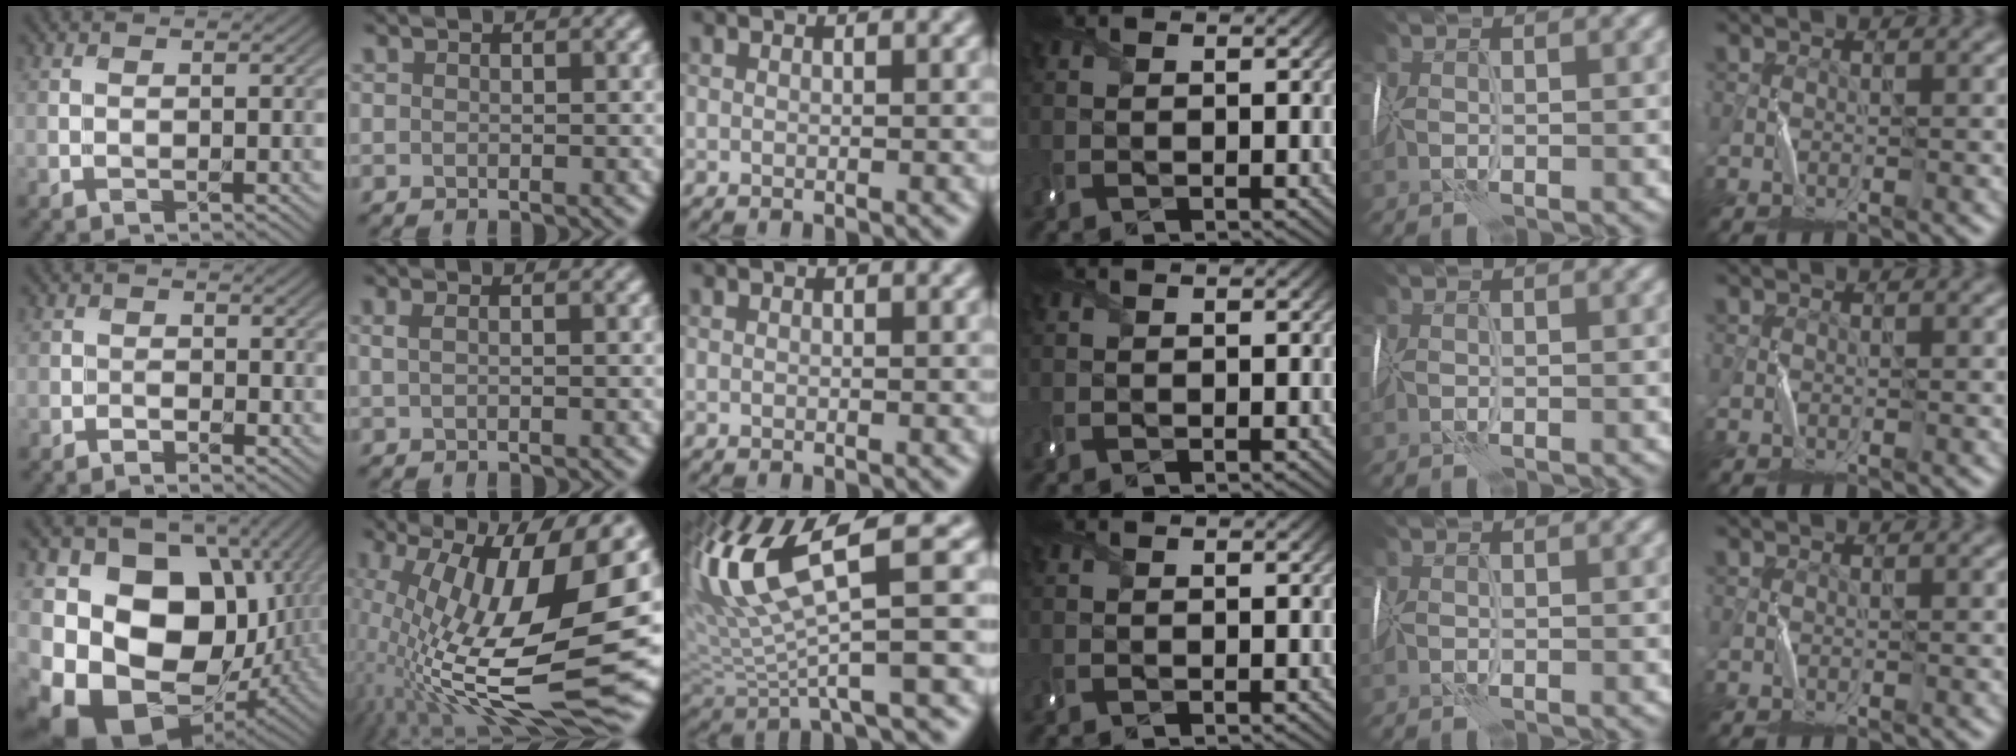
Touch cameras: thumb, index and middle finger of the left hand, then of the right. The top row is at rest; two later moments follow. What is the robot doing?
{"motion": "wrap", "object": "sponge"}